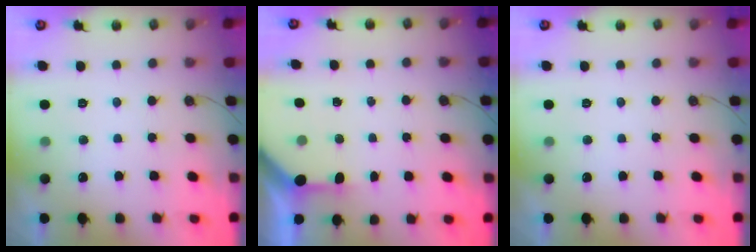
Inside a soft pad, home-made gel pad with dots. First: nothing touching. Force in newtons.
{"total": 3.4, "press": 3.4, "slide": 0.4}
{"total": 0.0}